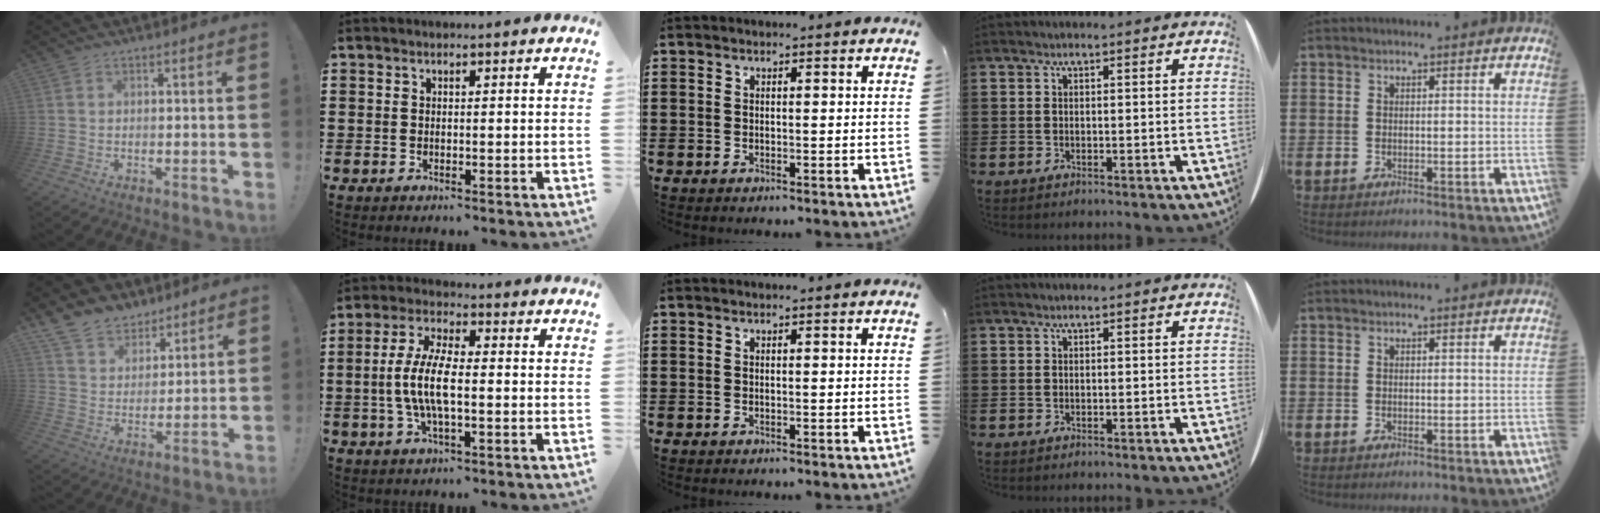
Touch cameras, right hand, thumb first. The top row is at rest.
{"thumb": {"total": 10.8, "force": [8.4, 6.5, 1.9], "torque": [-0.045, -0.064, 0.169]}, "index": {"total": 8.0, "force": [-1.1, 2.6, 7.5], "torque": [-0.172, -0.010, -0.030]}}